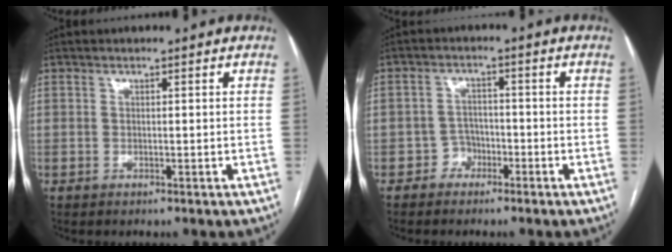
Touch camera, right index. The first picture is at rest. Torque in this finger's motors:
{"motor_torque": [-0.52, 0.33, -1.05, -0.21]}